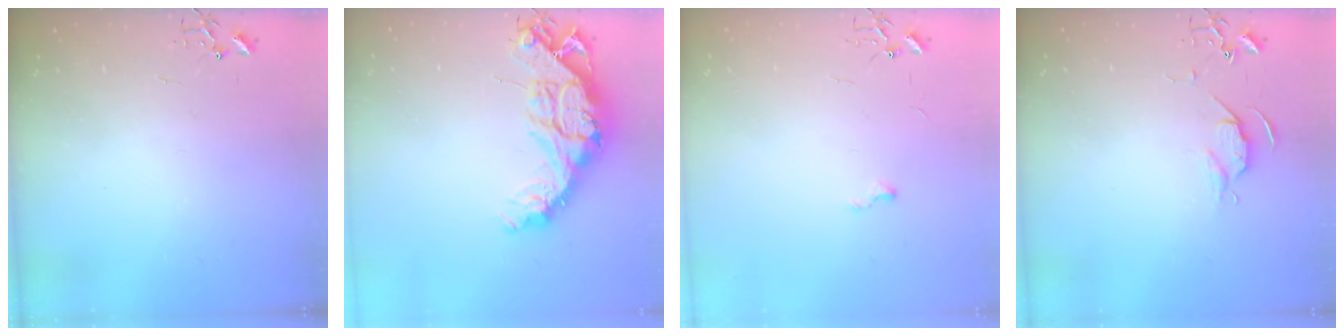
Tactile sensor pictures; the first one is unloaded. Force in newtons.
{"total": 18.7, "press": 18.7, "slide": 1.4}
{"total": 4.6, "press": 4.6, "slide": 0.3}
{"total": 6.1, "press": 6.0, "slide": 0.7}